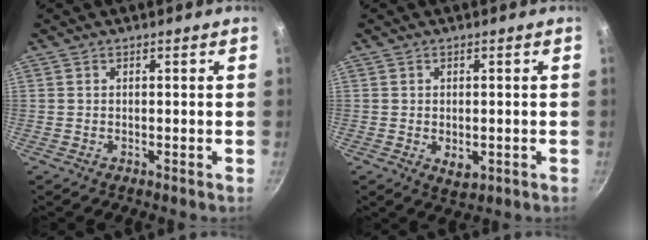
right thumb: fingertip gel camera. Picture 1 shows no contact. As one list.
[{"total": 3.3, "force": [-0.6, 2.2, 2.4], "torque": [-0.036, -0.007, -0.002]}]